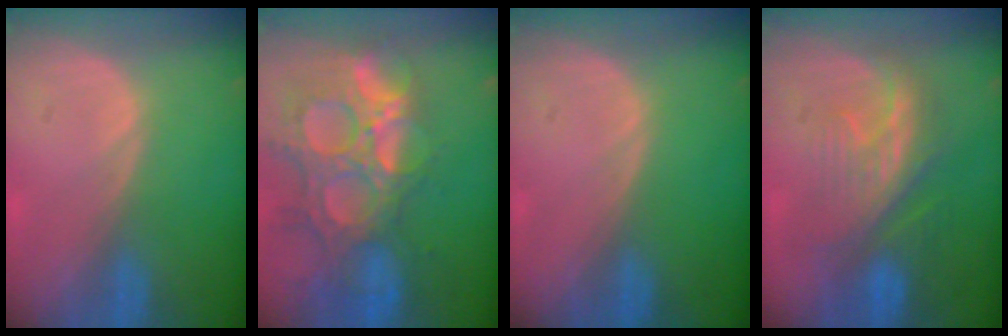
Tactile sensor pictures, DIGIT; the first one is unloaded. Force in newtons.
{"total": 14.8, "press": 12.3, "slide": 8.2}
{"total": 0.0}
{"total": 8.4, "press": 8.1, "slide": 1.9}